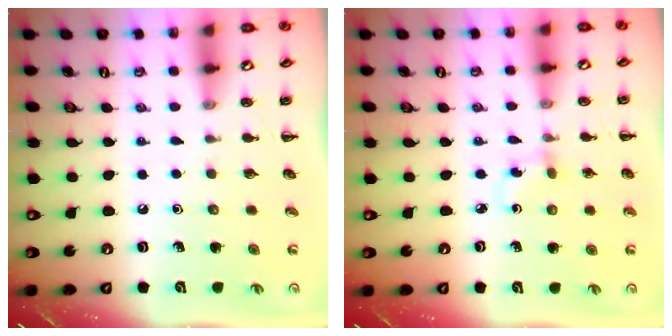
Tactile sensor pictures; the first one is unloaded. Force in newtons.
{"total": 2.0, "press": 1.7, "slide": 1.0}